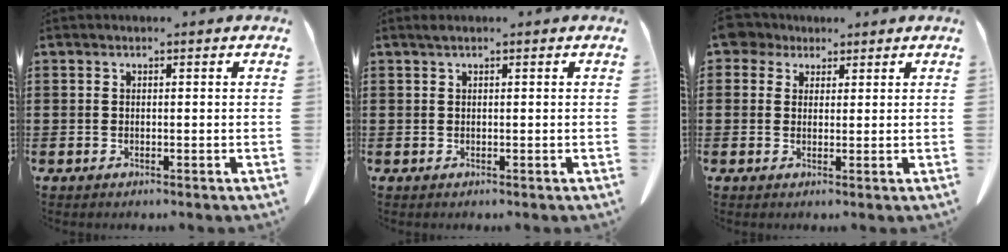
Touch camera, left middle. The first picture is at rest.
{"total": 0.6, "force": [0.4, 0.0, 0.5], "torque": [-0.010, 0.001, 0.007]}
{"total": 3.4, "force": [2.3, 2.2, 1.1], "torque": [-0.026, 0.011, 0.042]}